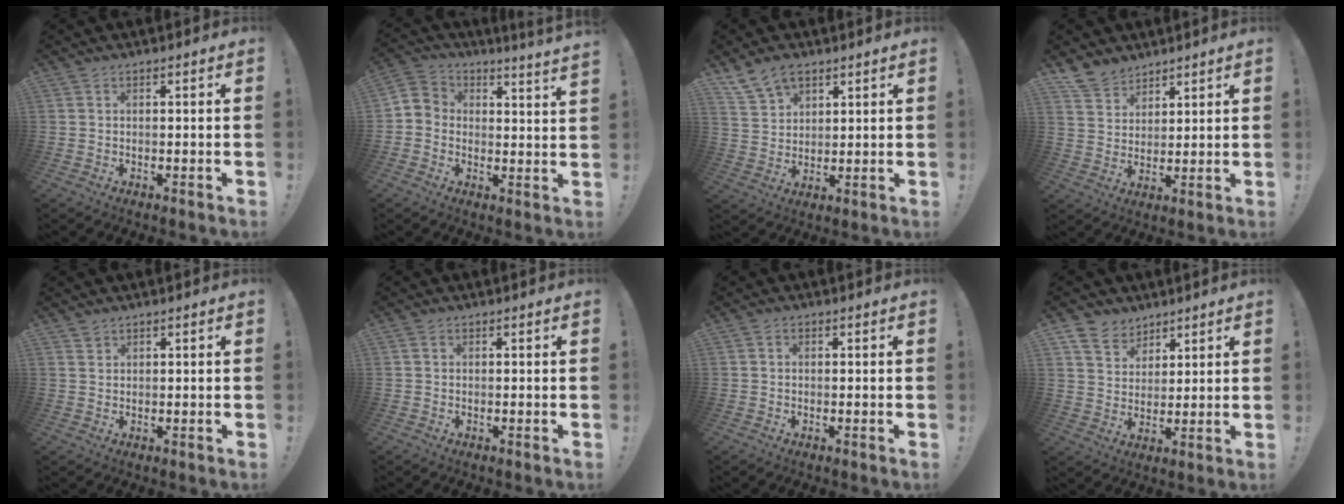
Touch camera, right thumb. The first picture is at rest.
{"total": 3.8, "force": [1.7, 2.7, 2.0], "torque": [-0.034, -0.017, 0.032]}
{"total": 8.7, "force": [6.1, 5.4, 3.0], "torque": [-0.054, -0.030, 0.122]}
{"total": 7.6, "force": [6.2, 4.3, 1.1], "torque": [-0.025, -0.044, 0.123]}
{"total": 1.3, "force": [1.1, 0.6, 0.3], "torque": [0.011, -0.010, 0.018]}
{"total": 0.0}
{"total": 0.9, "force": [0.0, 0.8, 0.4], "torque": [-0.010, 0.005, 0.001]}
{"total": 7.5, "force": [5.5, 5.0, 0.6], "torque": [-0.019, -0.039, 0.110]}